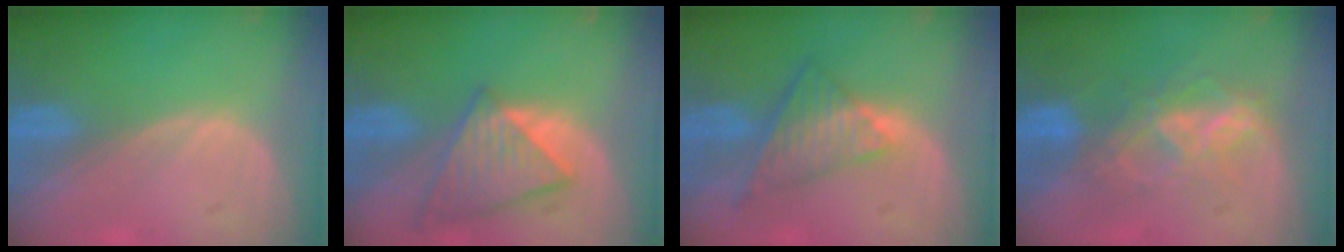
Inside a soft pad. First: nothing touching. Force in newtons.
{"total": 8.0, "press": 7.3, "slide": 3.4}
{"total": 7.6, "press": 6.2, "slide": 4.3}
{"total": 6.6, "press": 6.5, "slide": 1.3}